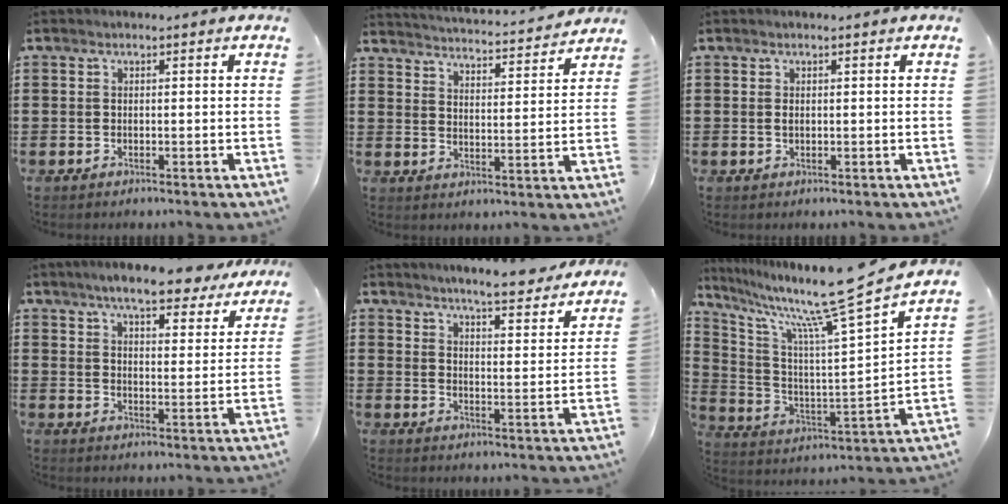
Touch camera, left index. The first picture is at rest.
{"total": 3.3, "force": [3.3, -0.5, 0.4], "torque": [-0.026, -0.033, 0.049]}
{"total": 0.7, "force": [0.2, 0.3, 0.6], "torque": [-0.014, -0.001, 0.004]}
{"total": 7.9, "force": [7.0, 1.0, 3.6], "torque": [-0.077, -0.028, 0.121]}
{"total": 5.6, "force": [5.4, -0.5, 1.4], "torque": [-0.043, -0.038, 0.091]}
{"total": 12.2, "force": [10.0, -0.4, 7.0], "torque": [-0.156, -0.075, 0.148]}